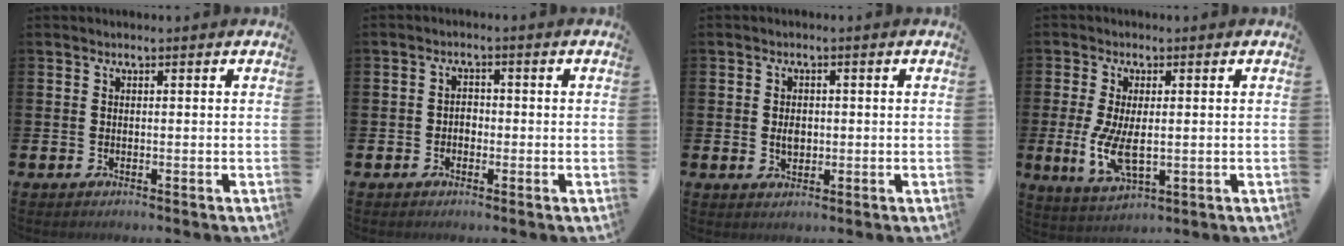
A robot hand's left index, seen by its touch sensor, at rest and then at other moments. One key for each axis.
{"total": 1.6, "fx": -0.7, "fy": 1.3, "fz": 0.7, "tx": -0.013, "ty": 0.003, "tz": -0.017}
{"total": 2.2, "fx": 0.1, "fy": 1.6, "fz": 1.6, "tx": -0.013, "ty": -0.001, "tz": -0.004}
{"total": 6.8, "fx": 0.0, "fy": 3.2, "fz": 6.0, "tx": -0.117, "ty": -0.009, "tz": -0.002}